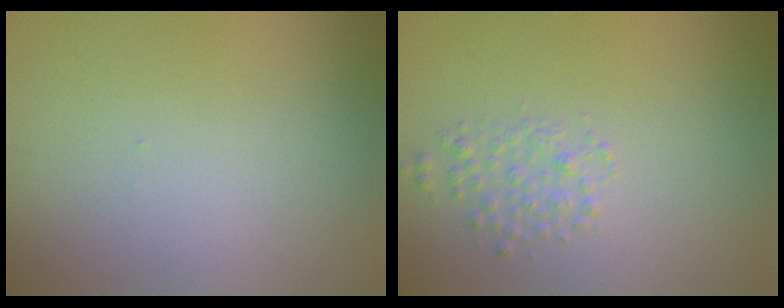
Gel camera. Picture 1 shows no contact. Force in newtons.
{"total": 1.6, "press": 1.6, "slide": 0.0}